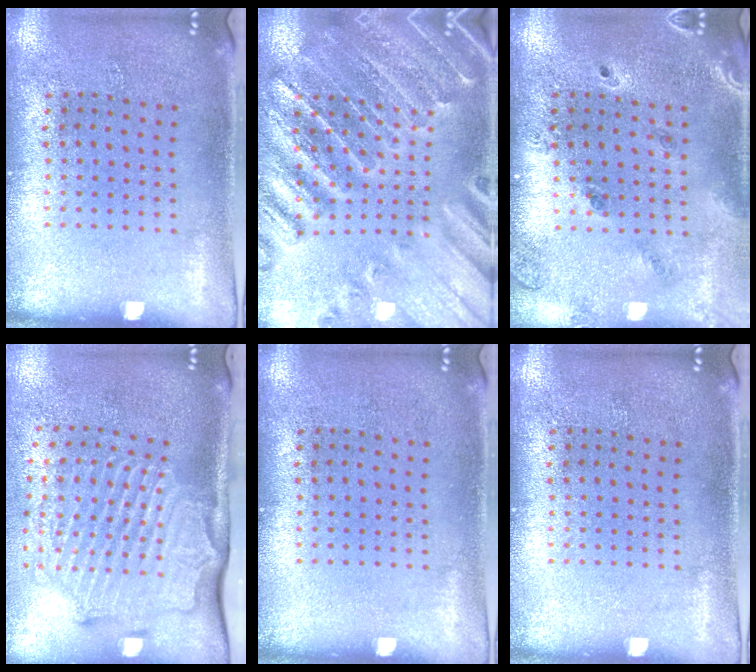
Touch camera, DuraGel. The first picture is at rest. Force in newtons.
{"total": 2.8, "press": 2.7, "slide": 0.3}
{"total": 1.4, "press": 1.3, "slide": 0.3}
{"total": 2.9, "press": 2.2, "slide": 1.9}
{"total": 0.0}
{"total": 0.0}